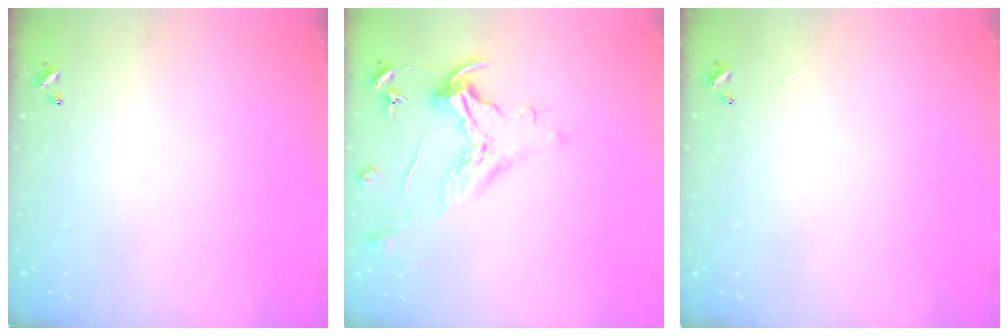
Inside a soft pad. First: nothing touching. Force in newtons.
{"total": 1.6, "press": 1.4, "slide": 0.7}
{"total": 0.0}